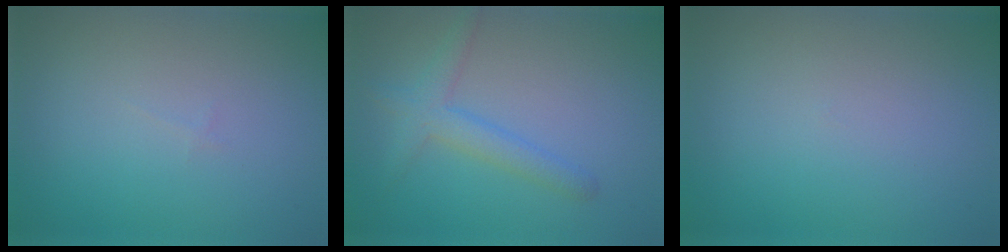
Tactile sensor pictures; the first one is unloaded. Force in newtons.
{"total": 2.8, "press": 2.8, "slide": 0.2}
{"total": 0.0}